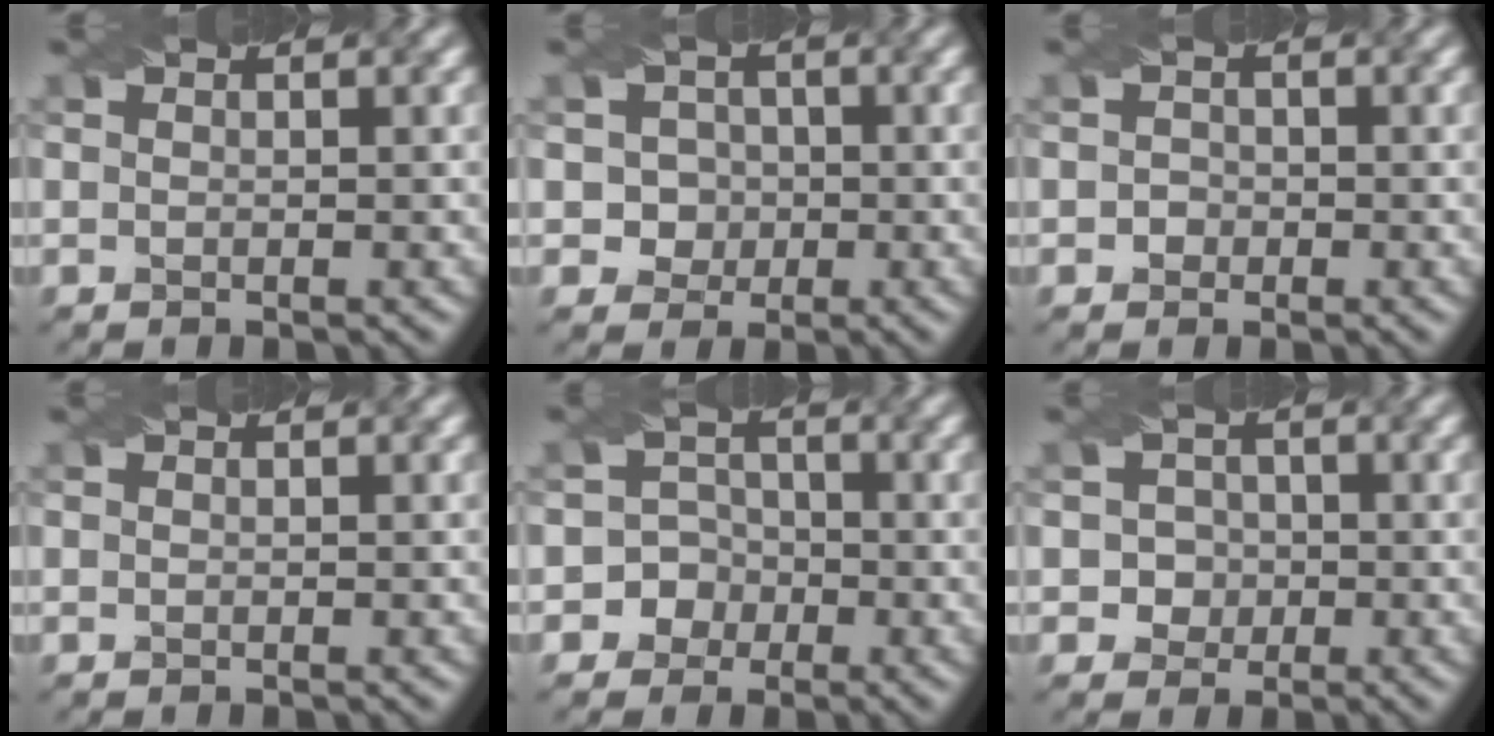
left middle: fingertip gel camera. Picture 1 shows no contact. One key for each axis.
{"total": 2.7, "fx": -0.1, "fy": 2.6, "fz": 0.7, "tx": 0.006, "ty": 0.007, "tz": -0.002}
{"total": 1.1, "fx": -0.2, "fy": 1.0, "fz": 0.2, "tx": 0.005, "ty": 0.001, "tz": -0.008}
{"total": 0.0}
{"total": 4.5, "fx": -1.8, "fy": 4.1, "fz": 0.1, "tx": 0.036, "ty": 0.008, "tz": -0.046}
{"total": 2.4, "fx": -0.2, "fy": 2.3, "fz": 0.5, "tx": 0.009, "ty": 0.005, "tz": -0.005}